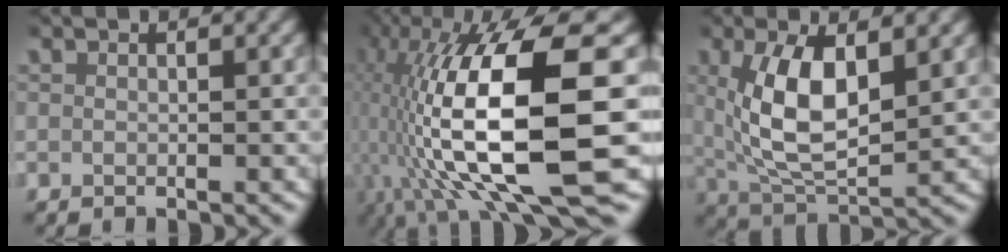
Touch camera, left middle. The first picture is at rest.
{"total": 16.1, "force": [-1.1, 6.3, 14.7], "torque": [-0.250, -0.009, -0.006]}
{"total": 6.5, "force": [1.2, 3.1, 5.6], "torque": [-0.123, -0.008, 0.030]}